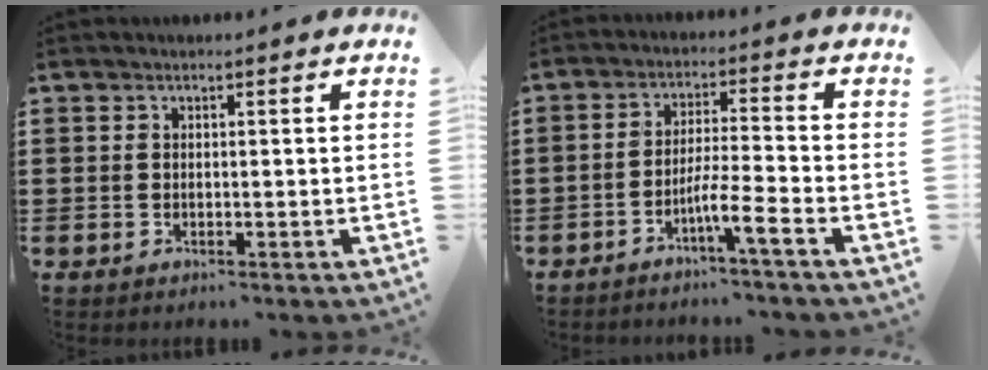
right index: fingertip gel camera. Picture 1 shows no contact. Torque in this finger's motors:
{"motor_torque": [0.13, 0.04, 0.26, 0.08]}